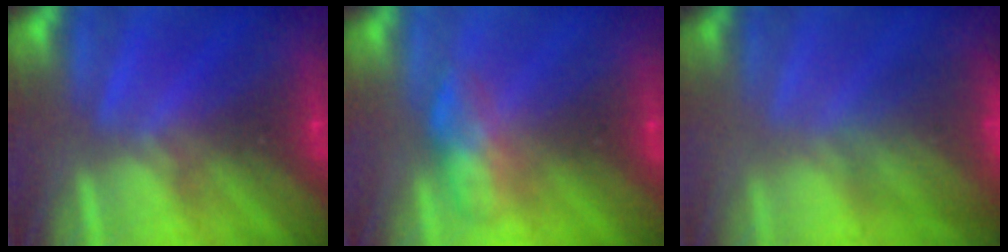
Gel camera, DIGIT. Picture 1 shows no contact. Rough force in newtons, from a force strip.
{"total": 2.8}
{"total": 8.8}